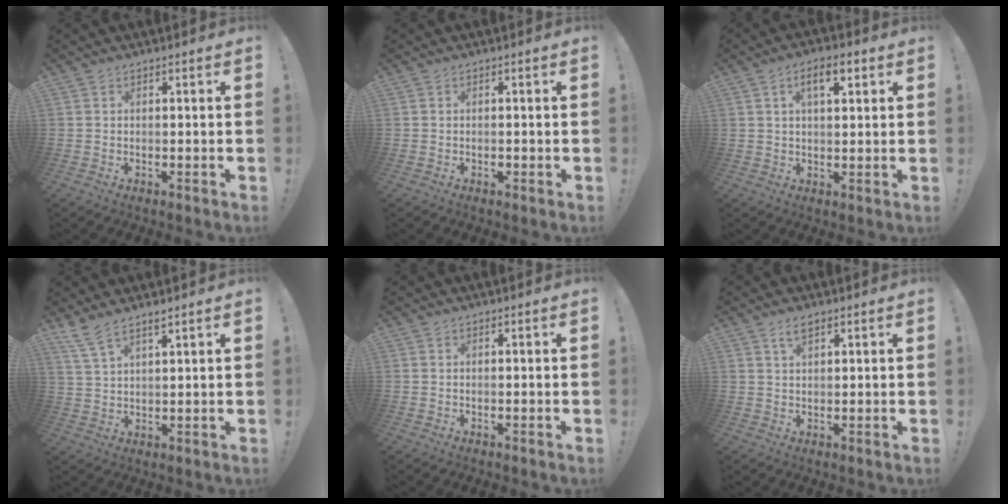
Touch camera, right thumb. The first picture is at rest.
{"total": 0.5, "force": [-0.4, 0.3, 0.1], "torque": [-0.009, 0.004, -0.006]}
{"total": 6.3, "force": [2.7, 2.5, 5.1], "torque": [-0.076, -0.003, 0.041]}
{"total": 5.2, "force": [4.2, 0.9, 3.0], "torque": [-0.062, -0.020, 0.078]}
{"total": 0.0}
{"total": 3.2, "force": [2.0, 1.3, 2.2], "torque": [-0.035, -0.006, 0.034]}